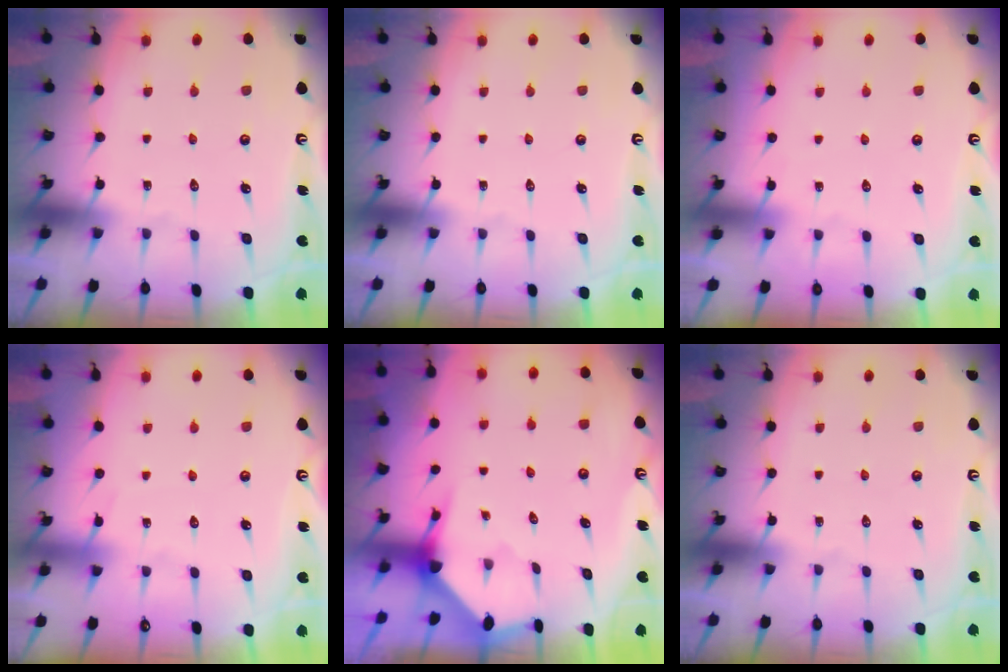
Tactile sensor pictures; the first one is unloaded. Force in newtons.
{"total": 0.0}
{"total": 2.2, "press": 2.2, "slide": 0.3}
{"total": 4.5, "press": 4.5, "slide": 0.6}
{"total": 3.3, "press": 3.3, "slide": 0.1}
{"total": 0.0}